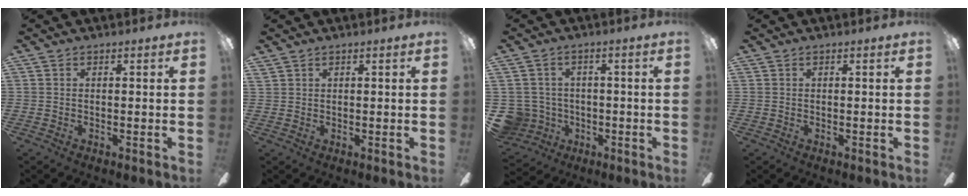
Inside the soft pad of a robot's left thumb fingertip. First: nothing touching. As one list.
[{"total": 0.8, "force": [0.7, 0.5, 0.1], "torque": [-0.002, 0.001, 0.013]}, {"total": 7.1, "force": [-1.2, 6.9, 1.3], "torque": [-0.071, 0.006, -0.019]}, {"total": 0.0}]